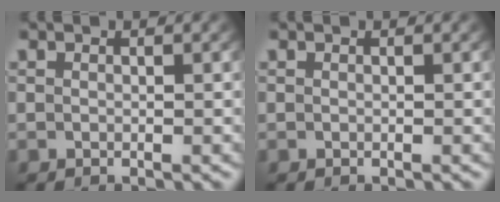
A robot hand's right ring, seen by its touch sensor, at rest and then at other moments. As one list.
[{"total": 0.0}]